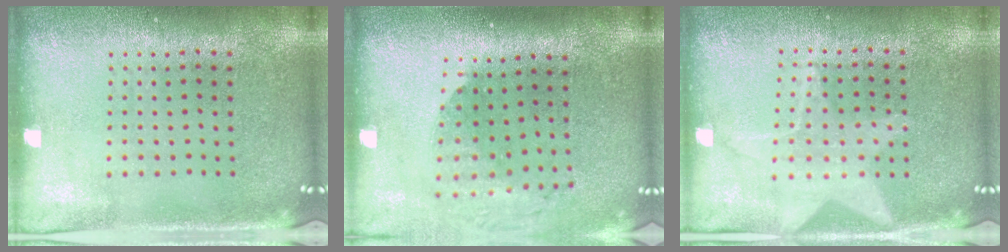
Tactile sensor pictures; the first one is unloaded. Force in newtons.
{"total": 1.6, "press": 1.3, "slide": 0.9}
{"total": 0.5, "press": 0.5, "slide": 0.0}